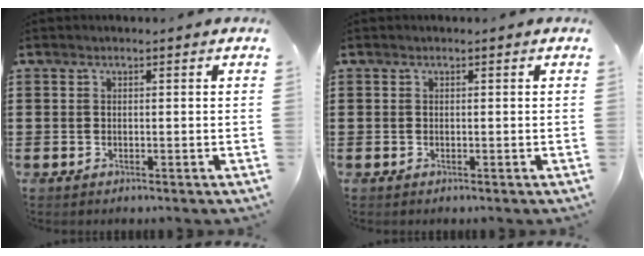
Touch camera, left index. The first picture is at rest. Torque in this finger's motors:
{"motor_torque": [-0.04, 0.00, -0.02, -0.01]}